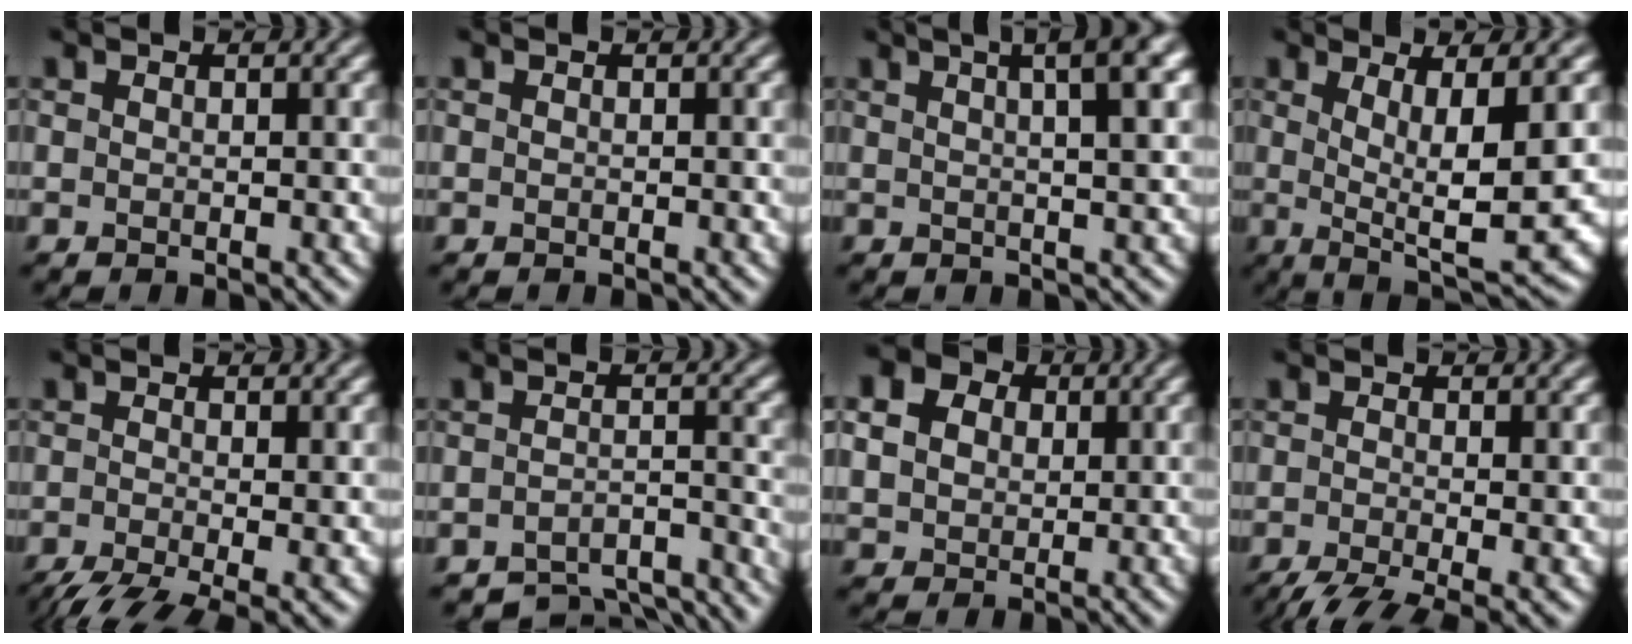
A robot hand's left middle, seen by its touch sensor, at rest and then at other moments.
{"total": 0.0}
{"total": 7.6, "force": [3.2, 2.3, 6.5], "torque": [-0.046, 0.037, 0.016]}
{"total": 7.3, "force": [0.7, 1.4, 7.2], "torque": [-0.117, 0.002, 0.020]}
{"total": 6.1, "force": [-3.6, 1.6, 4.7], "torque": [-0.078, -0.015, -0.058]}
{"total": 6.2, "force": [-6.0, 1.1, 1.3], "torque": [-0.023, -0.013, -0.075]}
{"total": 6.7, "force": [3.4, 5.1, 2.7], "torque": [-0.090, 0.032, 0.053]}
{"total": 5.5, "force": [-3.4, 1.3, 4.1], "torque": [-0.063, -0.011, -0.057]}